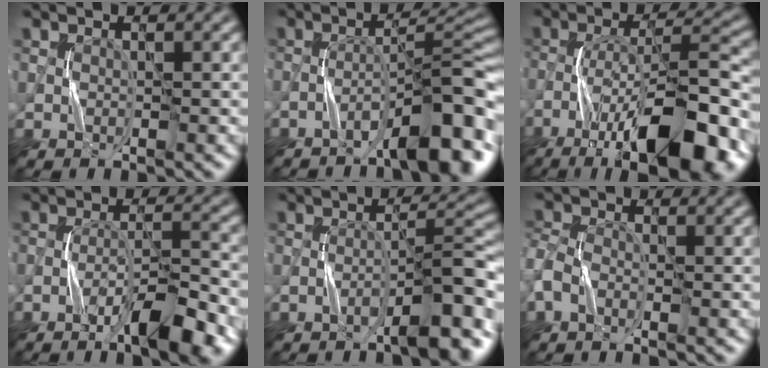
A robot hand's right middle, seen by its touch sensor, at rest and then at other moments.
{"total": 7.9, "force": [-4.8, 1.9, 5.9], "torque": [-0.084, 0.018, -0.080]}
{"total": 13.0, "force": [-7.7, 3.8, 9.8], "torque": [-0.161, 0.008, -0.124]}
{"total": 7.1, "force": [-4.5, 1.5, 5.2], "torque": [-0.084, 0.006, -0.072]}
{"total": 6.4, "force": [-4.1, 1.2, 4.8], "torque": [-0.061, 0.018, -0.063]}
{"total": 2.6, "force": [-1.4, 1.7, 1.5], "torque": [-0.039, -0.002, -0.038]}